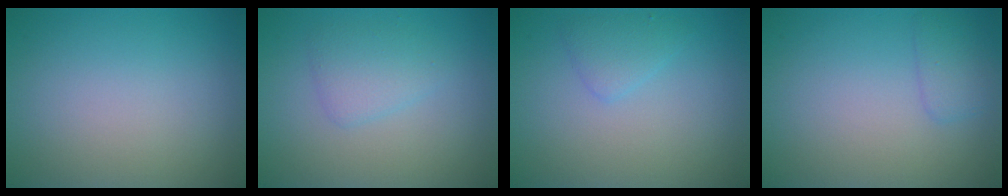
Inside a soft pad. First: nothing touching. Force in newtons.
{"total": 2.1, "press": 2.1, "slide": 0.0}
{"total": 1.6, "press": 1.6, "slide": 0.1}
{"total": 1.6, "press": 1.6, "slide": 0.1}